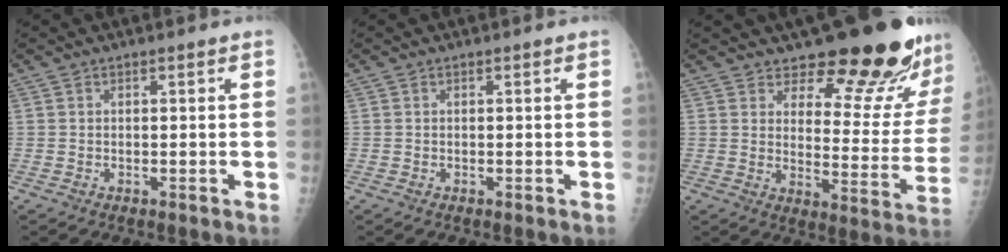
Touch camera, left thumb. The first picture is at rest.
{"total": 0.0}
{"total": 18.6, "force": [15.3, 5.6, 8.9], "torque": [-0.070, -0.132, 0.195]}